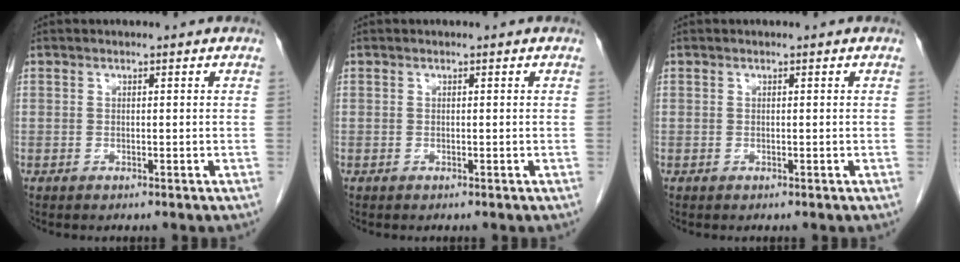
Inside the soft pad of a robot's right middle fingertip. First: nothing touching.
{"total": 0.0}
{"total": 0.0}